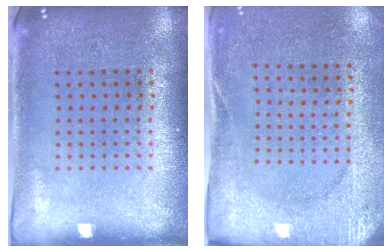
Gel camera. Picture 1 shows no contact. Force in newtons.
{"total": 2.6, "press": 2.4, "slide": 1.0}